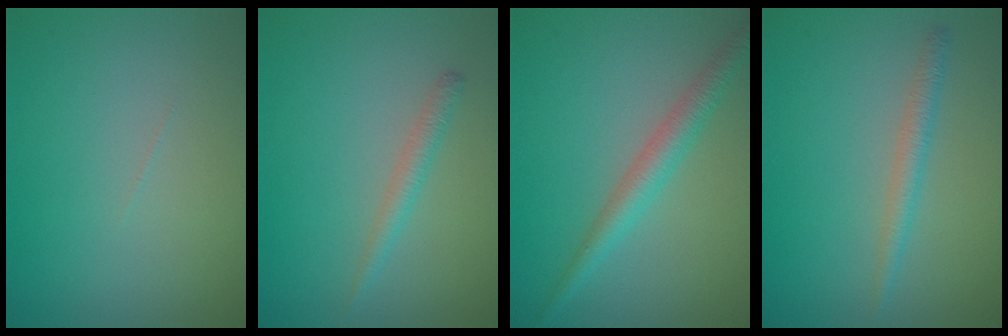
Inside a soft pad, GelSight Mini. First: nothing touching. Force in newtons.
{"total": 1.5, "press": 1.5, "slide": 0.0}
{"total": 2.8, "press": 2.8, "slide": 0.1}
{"total": 1.8, "press": 1.8, "slide": 0.0}